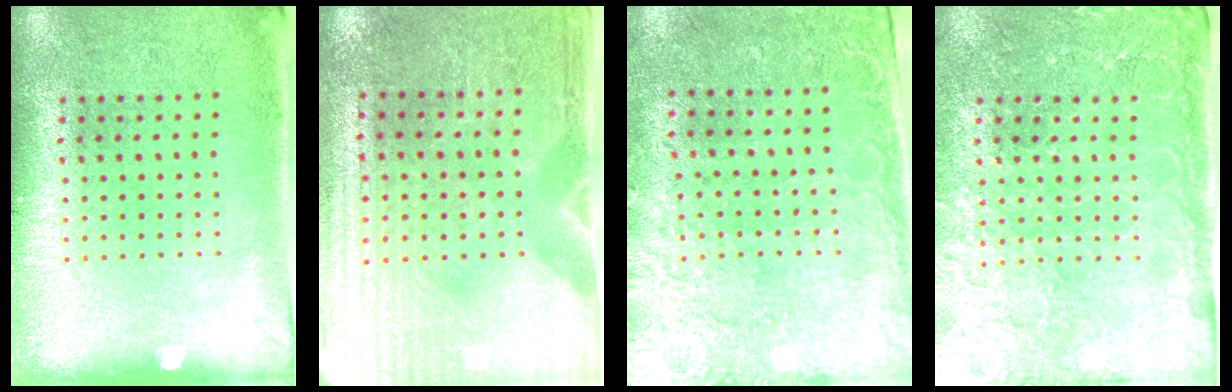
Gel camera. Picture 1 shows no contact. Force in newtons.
{"total": 3.5, "press": 3.3, "slide": 1.2}
{"total": 2.6, "press": 2.3, "slide": 1.3}
{"total": 4.2, "press": 4.0, "slide": 1.5}